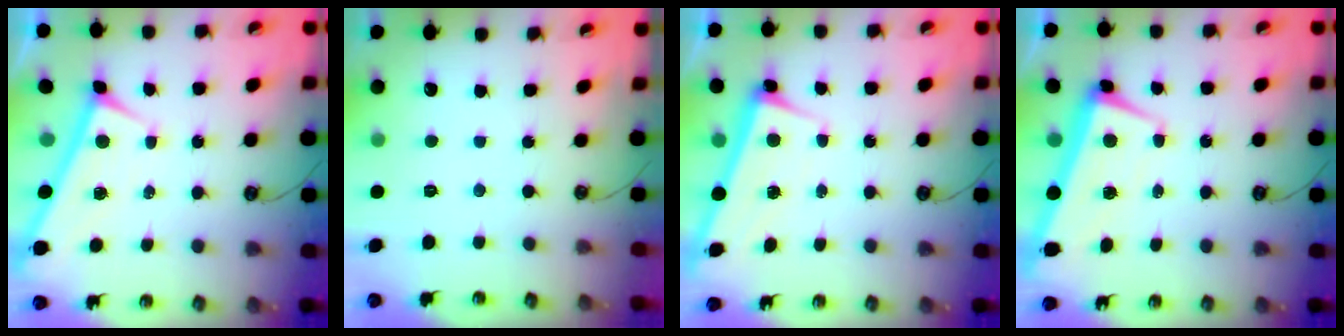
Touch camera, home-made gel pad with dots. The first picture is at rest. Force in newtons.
{"total": 0.0}
{"total": 2.8, "press": 2.7, "slide": 0.4}
{"total": 2.5, "press": 2.5, "slide": 0.4}